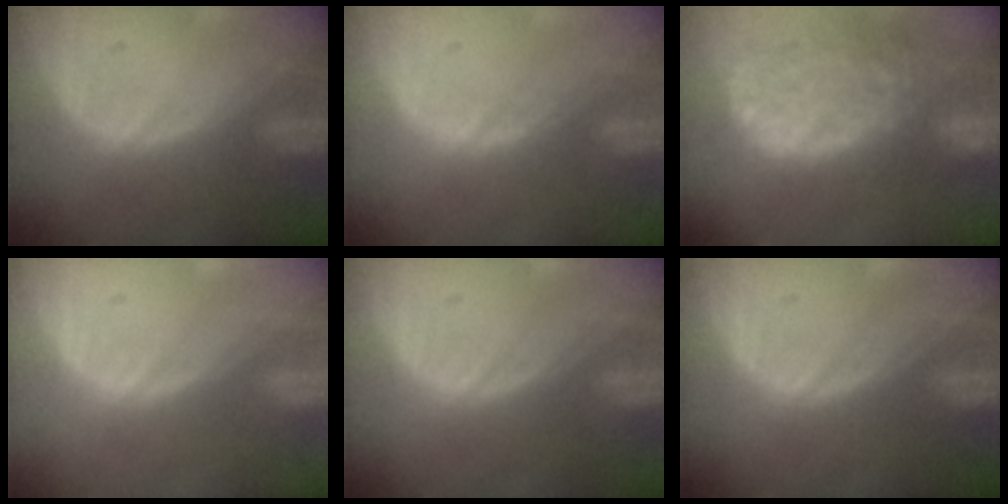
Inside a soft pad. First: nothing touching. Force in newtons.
{"total": 0.8, "press": 0.8, "slide": 0.3}
{"total": 14.1, "press": 11.6, "slide": 8.1}
{"total": 0.0}
{"total": 0.0}
{"total": 0.0}